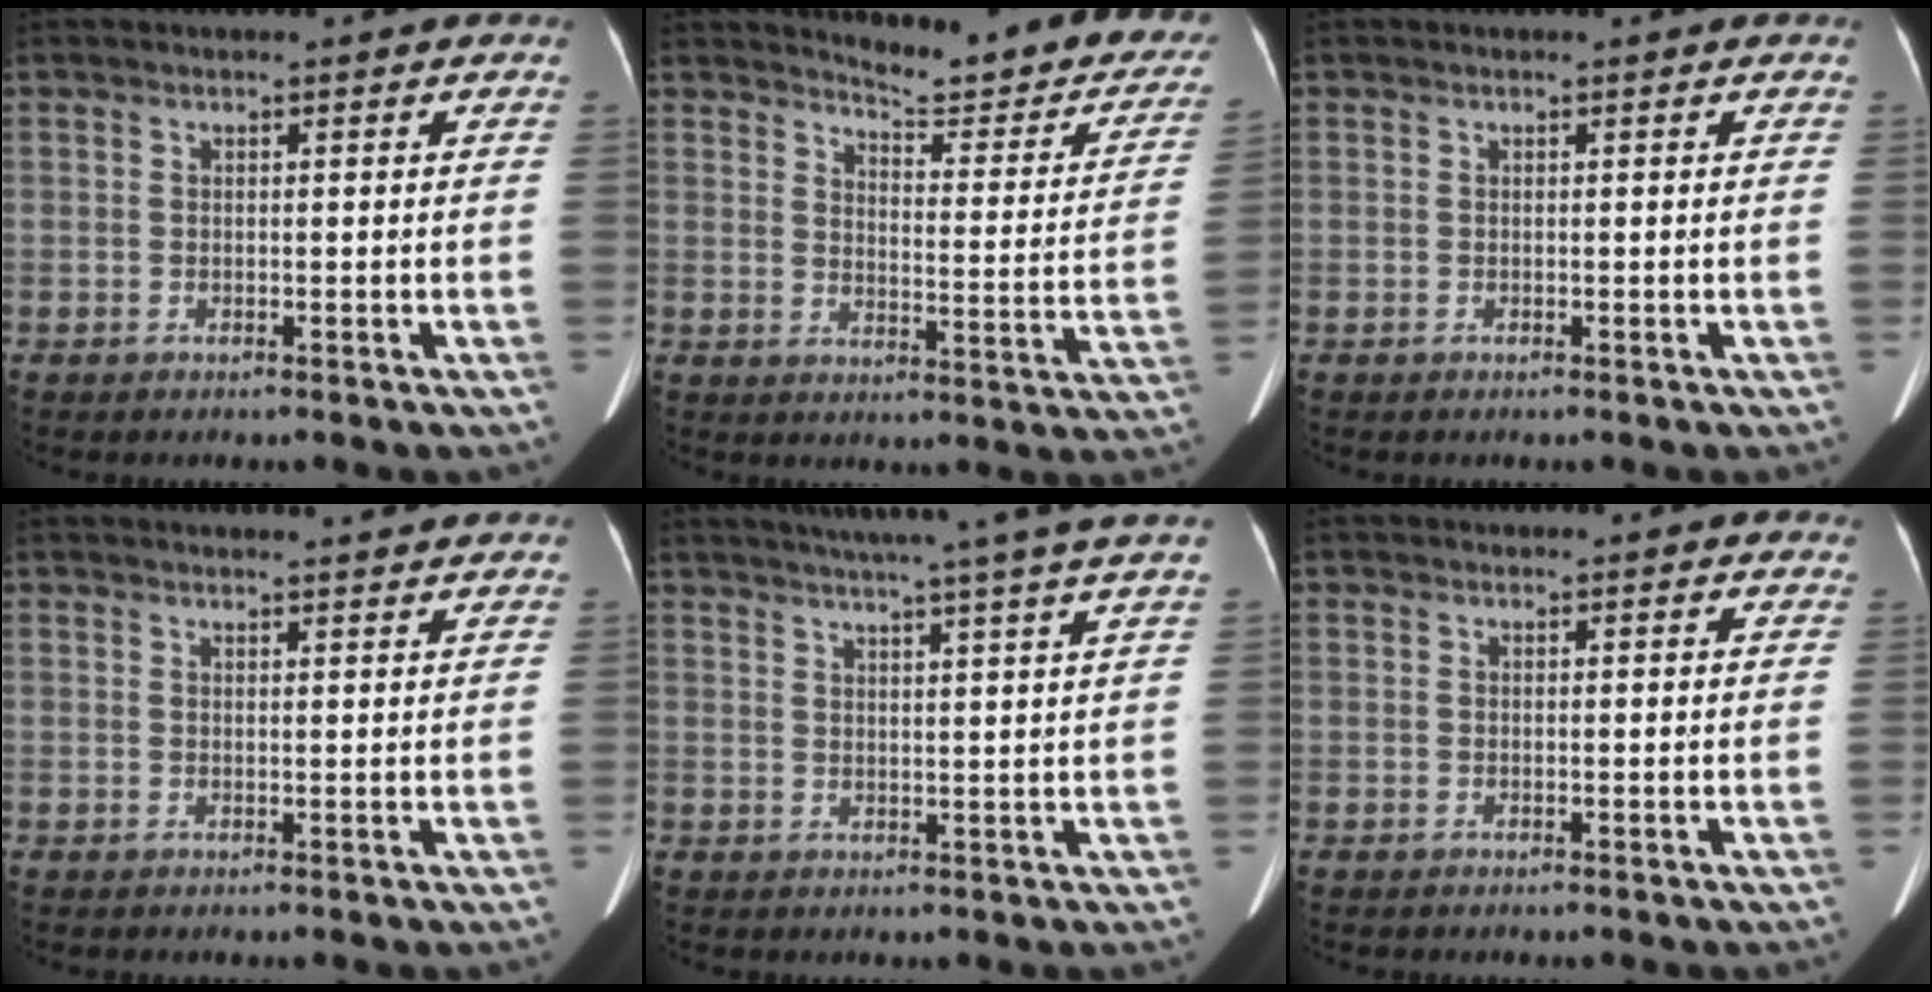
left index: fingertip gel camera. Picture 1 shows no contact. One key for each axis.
{"total": 16.9, "fx": 15.5, "fy": 2.7, "fz": 6.2, "tx": -0.057, "ty": -0.073, "tz": 0.169}
{"total": 0.0}
{"total": 6.9, "fx": 6.6, "fy": 0.2, "fz": 2.0, "tx": -0.026, "ty": 0.018, "tz": 0.067}
{"total": 15.8, "fx": 13.3, "fy": -1.8, "fz": 8.4, "tx": -0.132, "ty": -0.006, "tz": 0.165}
{"total": 4.2, "fx": 3.7, "fy": 1.6, "fz": 1.2, "tx": -0.008, "ty": 0.019, "tz": 0.030}